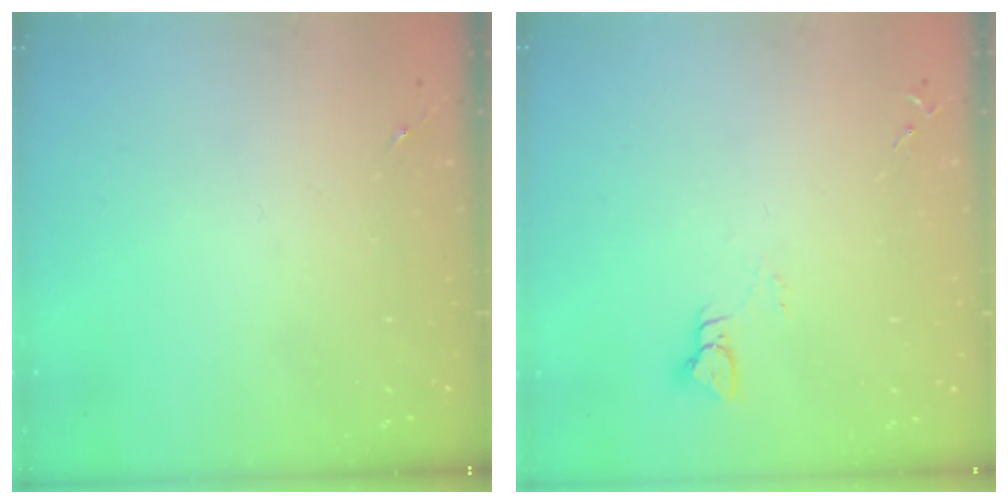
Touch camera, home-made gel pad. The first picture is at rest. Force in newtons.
{"total": 3.0, "press": 3.0, "slide": 0.3}